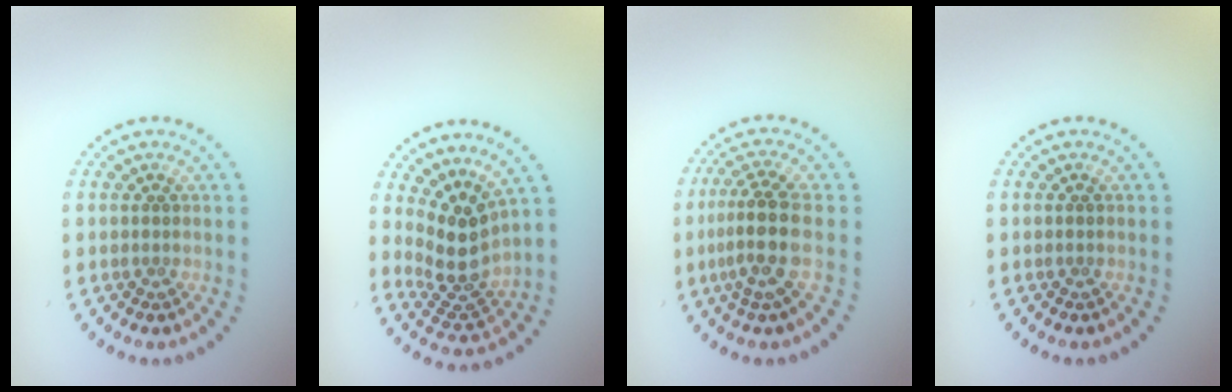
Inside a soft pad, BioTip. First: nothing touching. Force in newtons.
{"total": 4.0, "press": 3.0, "slide": 2.7}
{"total": 3.9, "press": 3.1, "slide": 2.3}
{"total": 0.0}